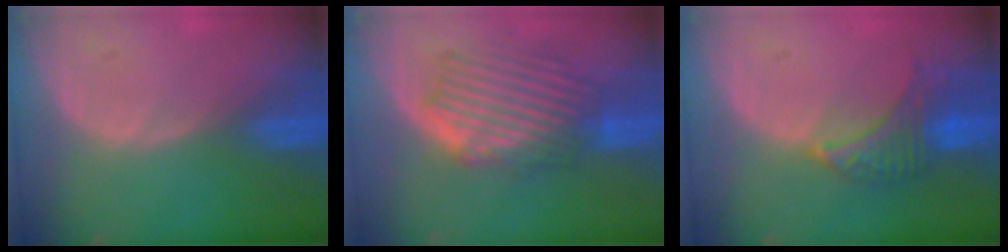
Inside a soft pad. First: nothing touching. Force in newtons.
{"total": 8.4, "press": 8.0, "slide": 2.5}
{"total": 6.4, "press": 6.4, "slide": 0.5}